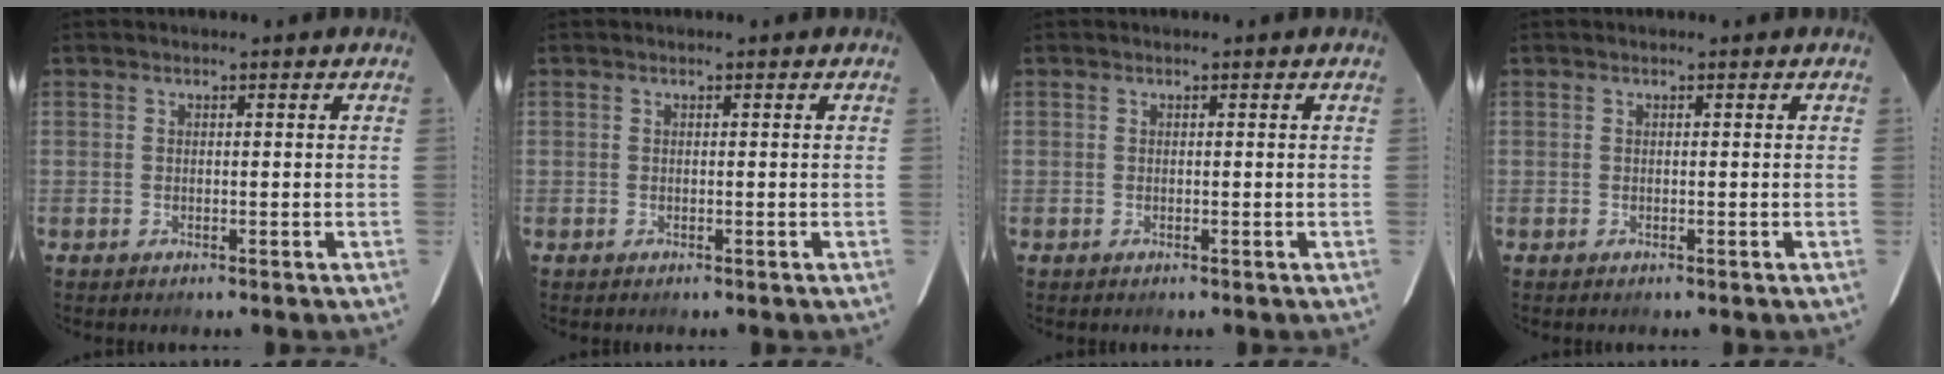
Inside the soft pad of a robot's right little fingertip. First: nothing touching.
{"total": 0.0}
{"total": 0.0}
{"total": 0.0}